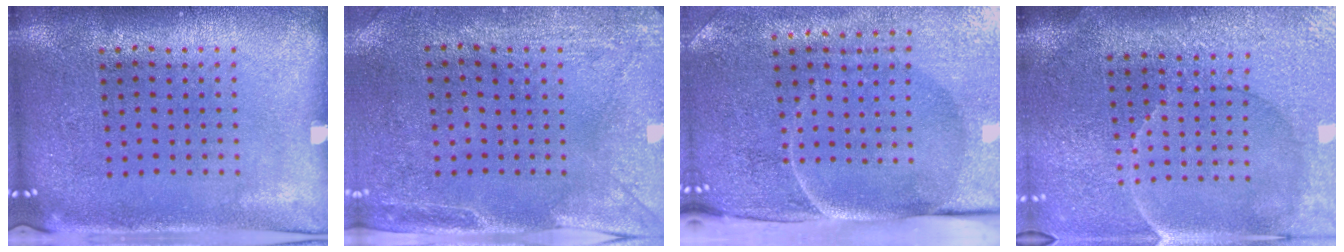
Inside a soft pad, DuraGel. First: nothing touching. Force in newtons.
{"total": 2.9, "press": 2.3, "slide": 1.8}
{"total": 5.0, "press": 4.0, "slide": 3.0}
{"total": 3.7, "press": 3.5, "slide": 1.1}